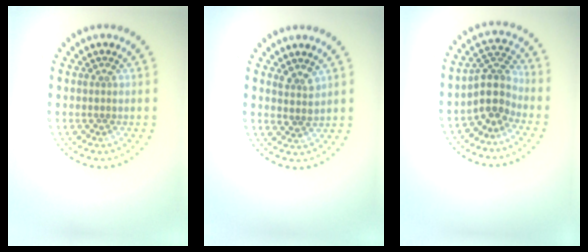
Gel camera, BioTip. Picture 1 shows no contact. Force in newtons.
{"total": 1.7, "press": 1.3, "slide": 1.0}
{"total": 3.4, "press": 2.6, "slide": 2.1}